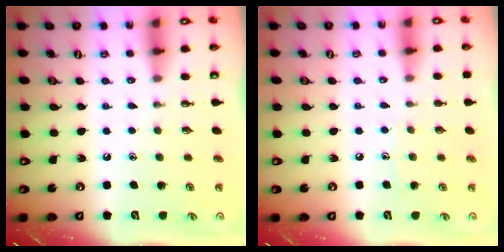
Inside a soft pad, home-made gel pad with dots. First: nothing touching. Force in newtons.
{"total": 3.9, "press": 3.8, "slide": 0.4}